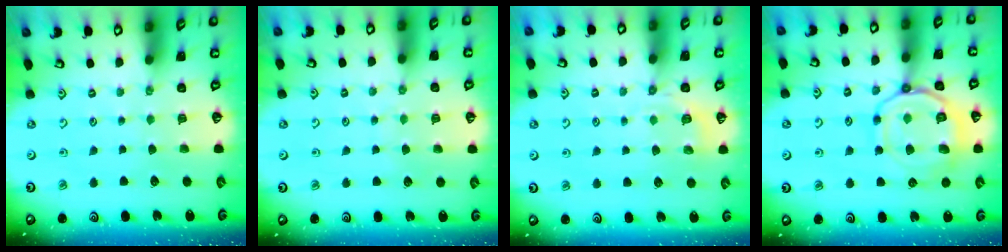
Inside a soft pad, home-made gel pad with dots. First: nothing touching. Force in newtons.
{"total": 2.6, "press": 2.6, "slide": 0.3}
{"total": 5.7, "press": 5.3, "slide": 1.9}
{"total": 15.8, "press": 15.7, "slide": 1.7}